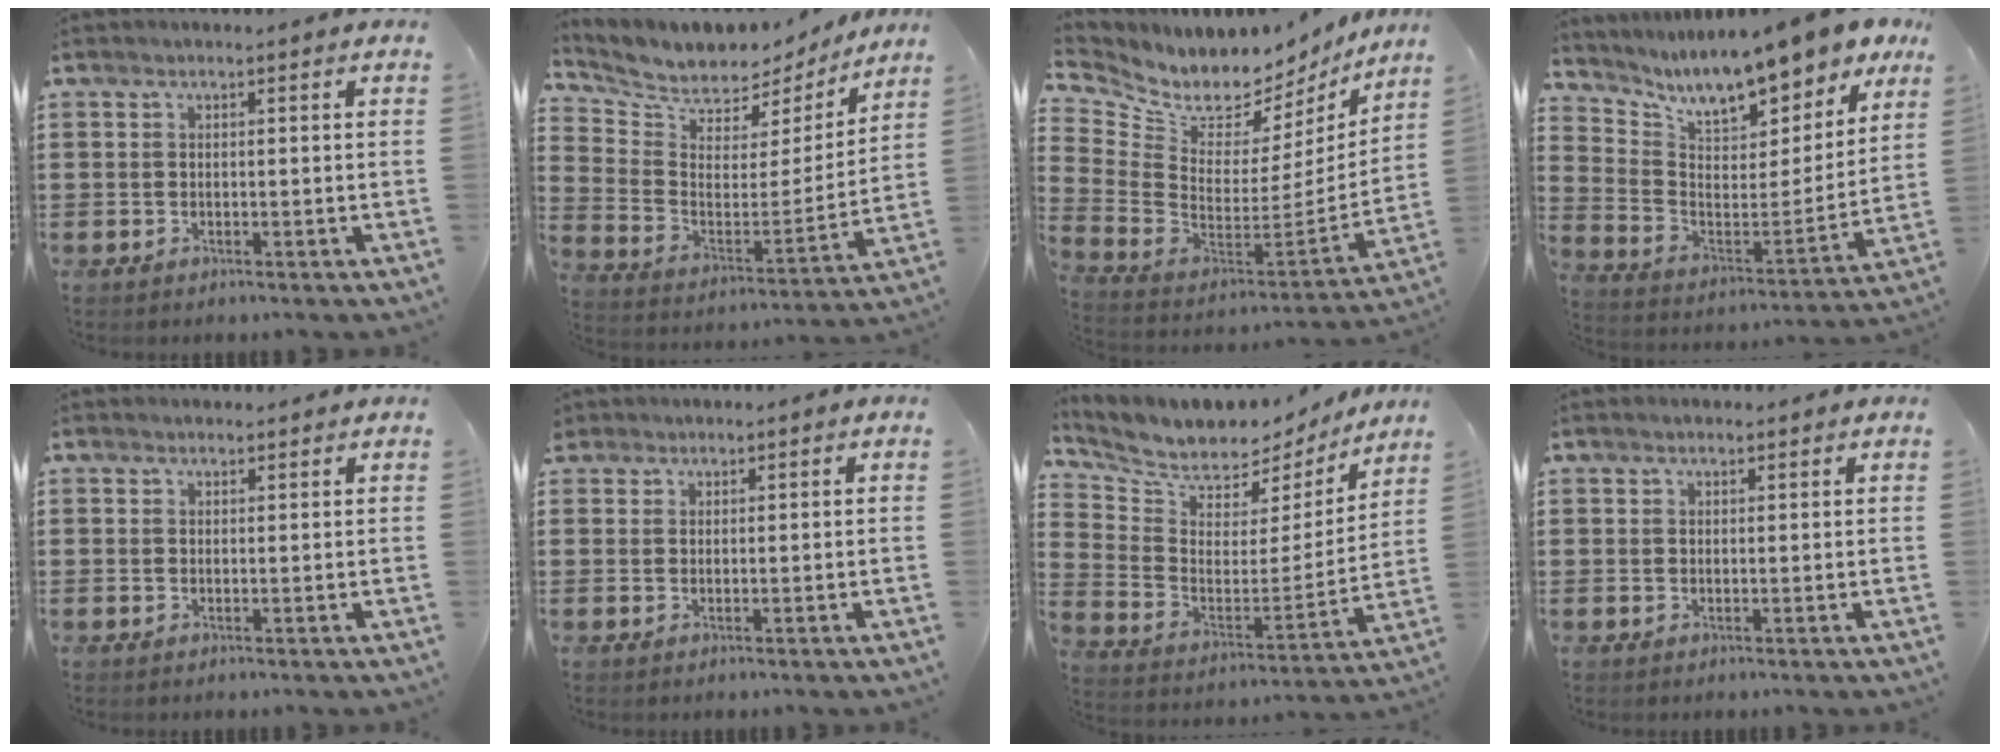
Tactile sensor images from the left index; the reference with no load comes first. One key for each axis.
{"total": 6.1, "fx": 5.7, "fy": 2.1, "fz": 0.5, "tx": -0.043, "ty": -0.053, "tz": 0.094}
{"total": 6.3, "fx": 5.6, "fy": 2.6, "fz": 1.5, "tx": -0.070, "ty": -0.064, "tz": 0.095}
{"total": 10.5, "fx": 9.5, "fy": 1.2, "fz": 4.2, "tx": -0.108, "ty": -0.073, "tz": 0.160}
{"total": 1.1, "fx": 1.0, "fy": 0.4, "fz": 0.0, "tx": -0.002, "ty": 0.002, "tz": 0.021}
{"total": 1.2, "fx": 1.0, "fy": 0.7, "fz": 0.1, "tx": -0.005, "ty": 0.004, "tz": 0.020}
{"total": 6.2, "fx": 5.6, "fy": 2.4, "fz": 1.1, "tx": -0.052, "ty": -0.053, "tz": 0.093}
{"total": 1.1, "fx": 0.9, "fy": 0.2, "fz": 0.6, "tx": -0.012, "ty": 0.002, "tz": 0.016}